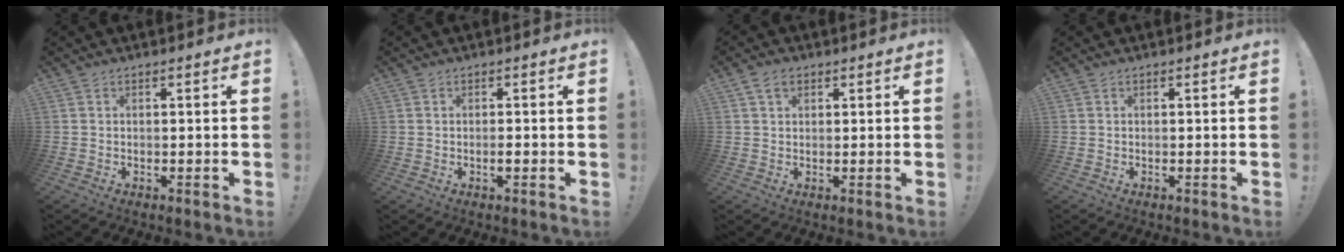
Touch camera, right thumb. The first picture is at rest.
{"total": 1.6, "force": [-0.6, 1.3, 0.7], "torque": [-0.007, 0.000, -0.012]}
{"total": 3.6, "force": [1.8, 2.3, 2.0], "torque": [-0.035, 0.002, 0.034]}
{"total": 0.0}